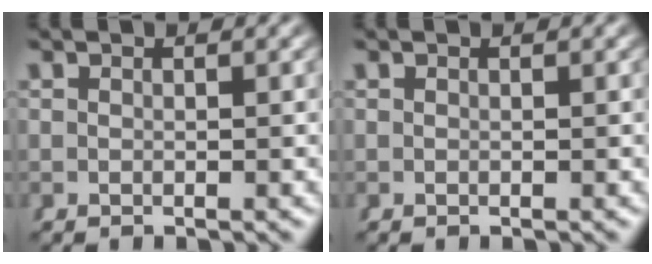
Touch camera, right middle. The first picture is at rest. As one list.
[{"total": 0.0}]